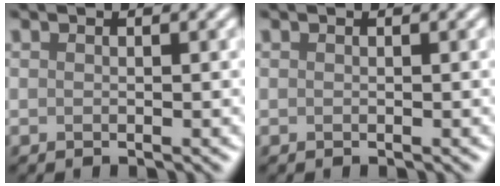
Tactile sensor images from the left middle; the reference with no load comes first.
{"total": 0.0}